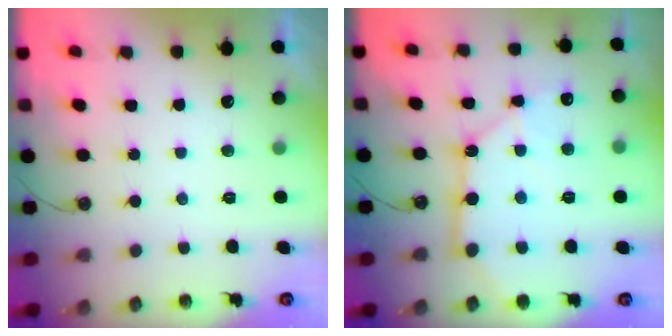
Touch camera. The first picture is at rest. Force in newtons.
{"total": 13.6, "press": 13.5, "slide": 1.7}